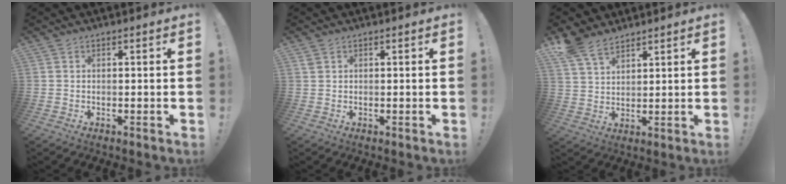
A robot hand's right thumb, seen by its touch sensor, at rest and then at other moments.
{"total": 1.2, "force": [0.7, 0.7, 0.7], "torque": [-0.017, 0.003, 0.015]}
{"total": 9.1, "force": [7.0, 4.5, 3.7], "torque": [-0.079, -0.033, 0.141]}